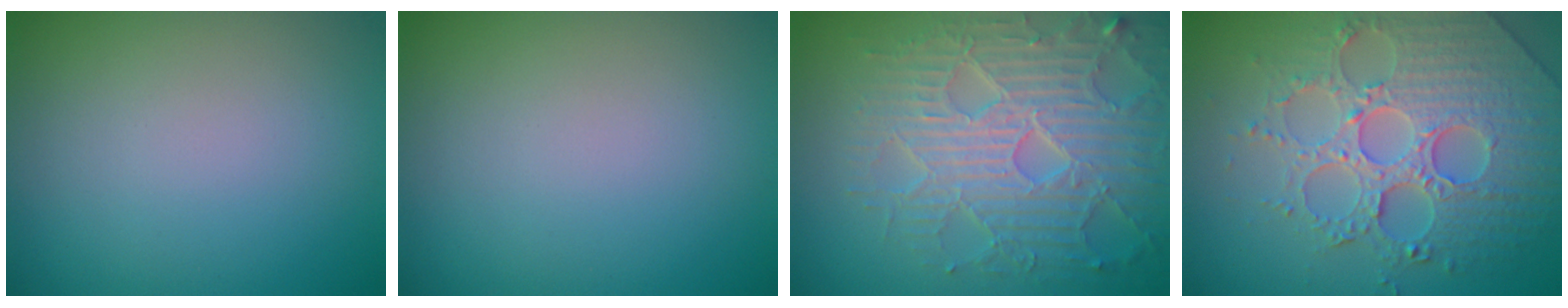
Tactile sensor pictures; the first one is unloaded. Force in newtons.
{"total": 0.0}
{"total": 7.0, "press": 5.7, "slide": 4.0}
{"total": 6.8, "press": 5.8, "slide": 3.6}